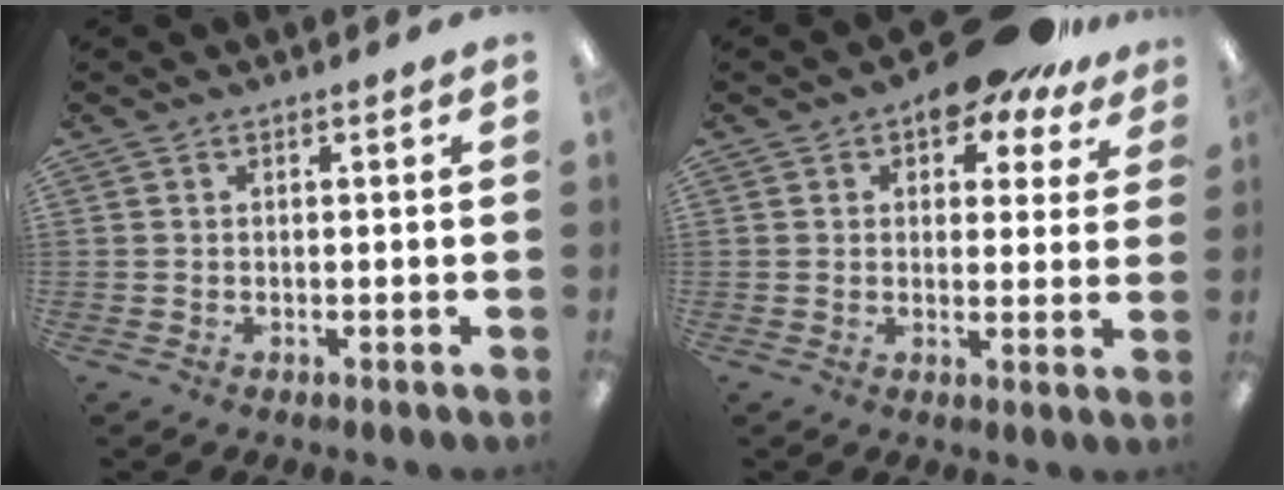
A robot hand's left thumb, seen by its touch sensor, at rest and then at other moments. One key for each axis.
{"total": 9.2, "fx": 6.9, "fy": 4.3, "fz": 4.2, "tx": -0.064, "ty": -0.035, "tz": 0.124}